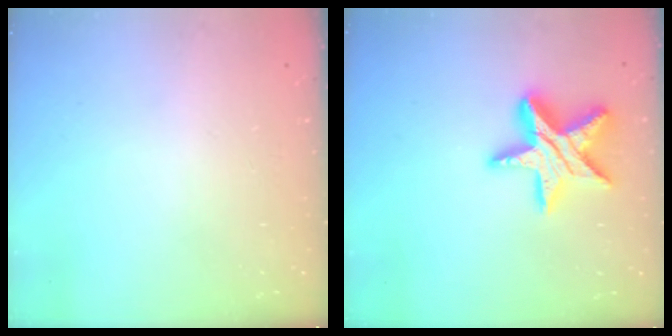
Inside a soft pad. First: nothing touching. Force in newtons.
{"total": 15.8, "press": 15.7, "slide": 1.0}